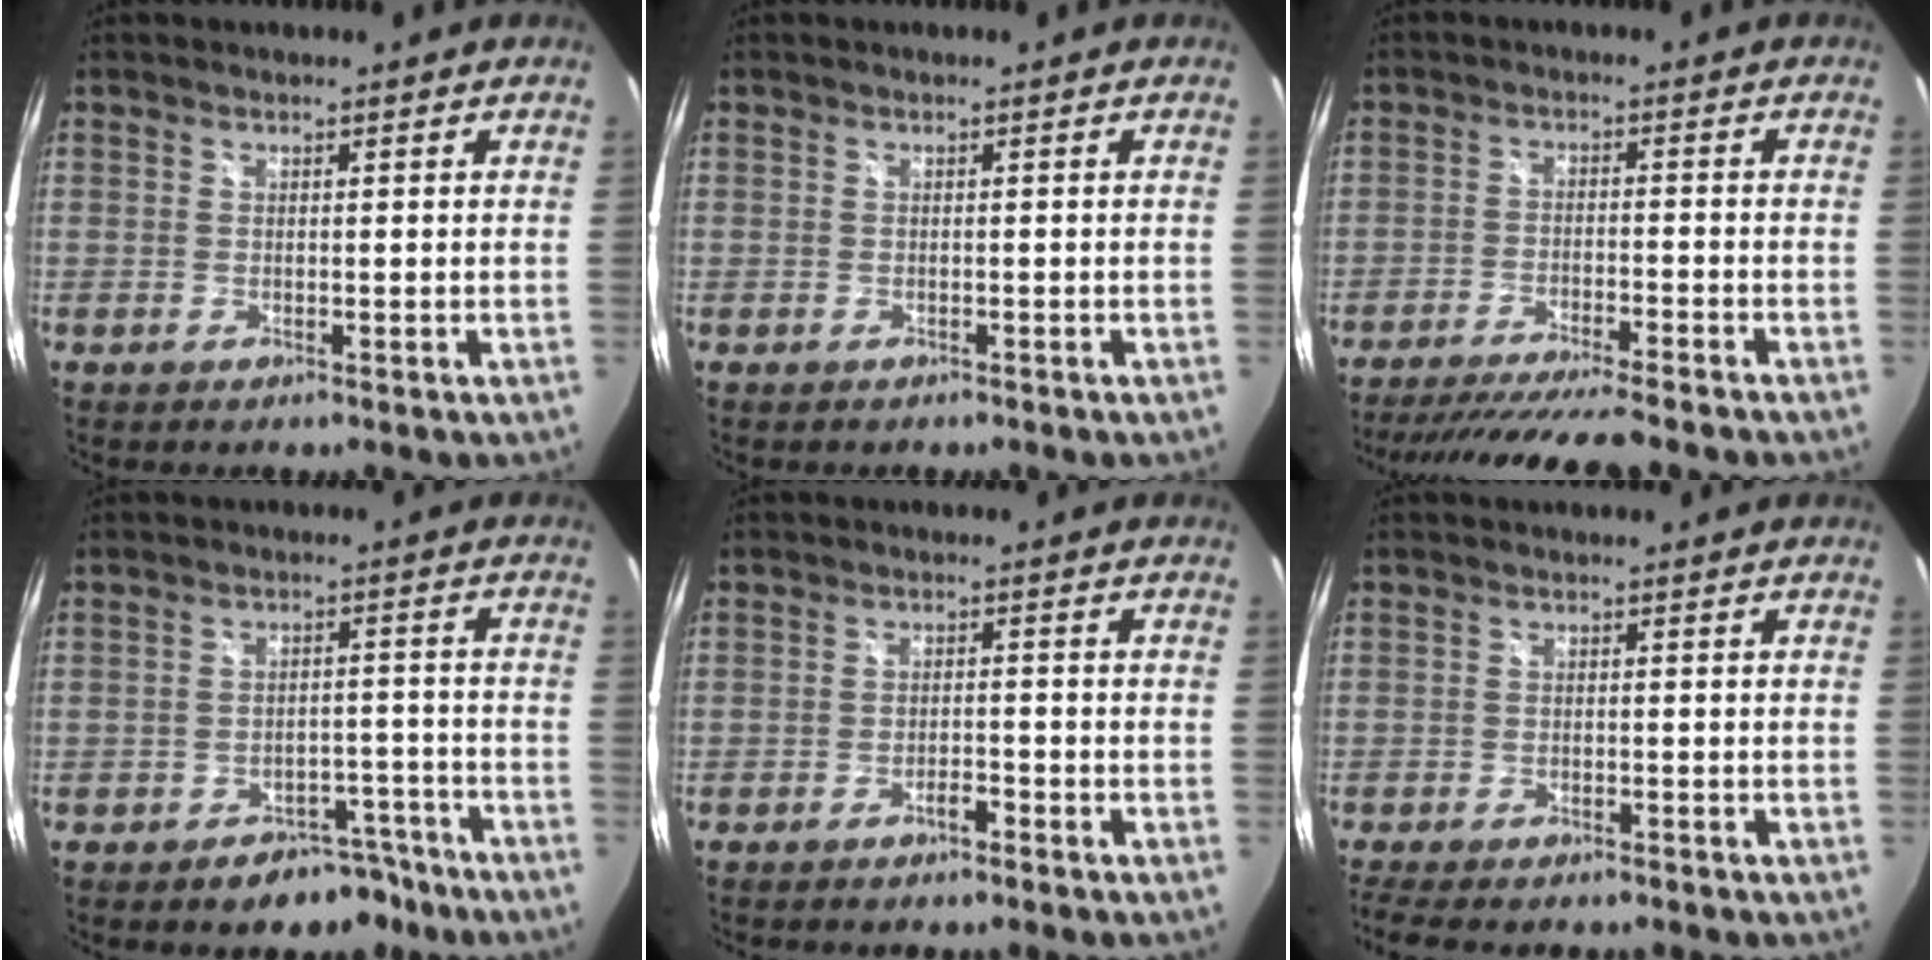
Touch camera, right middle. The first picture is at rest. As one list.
[{"total": 0.6, "force": [-0.5, 0.3, 0.1], "torque": [-0.005, -0.001, -0.007]}, {"total": 14.4, "force": [-12.8, 0.5, 6.6], "torque": [-0.135, -0.016, -0.202]}, {"total": 6.2, "force": [-4.8, 3.7, 1.4], "torque": [-0.021, 0.033, -0.049]}, {"total": 2.1, "force": [-1.8, 0.5, 0.9], "torque": [-0.024, 0.002, -0.032]}, {"total": 8.1, "force": [-7.0, 1.7, 3.7], "torque": [-0.089, -0.026, -0.115]}]